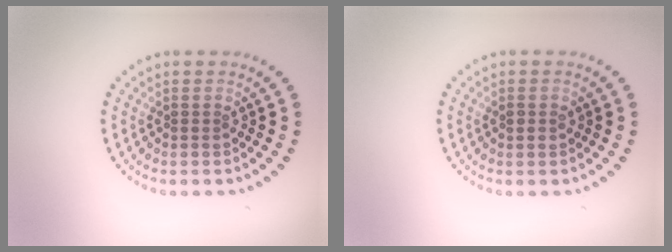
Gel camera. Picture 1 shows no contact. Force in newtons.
{"total": 0.9, "press": 0.9, "slide": 0.1}